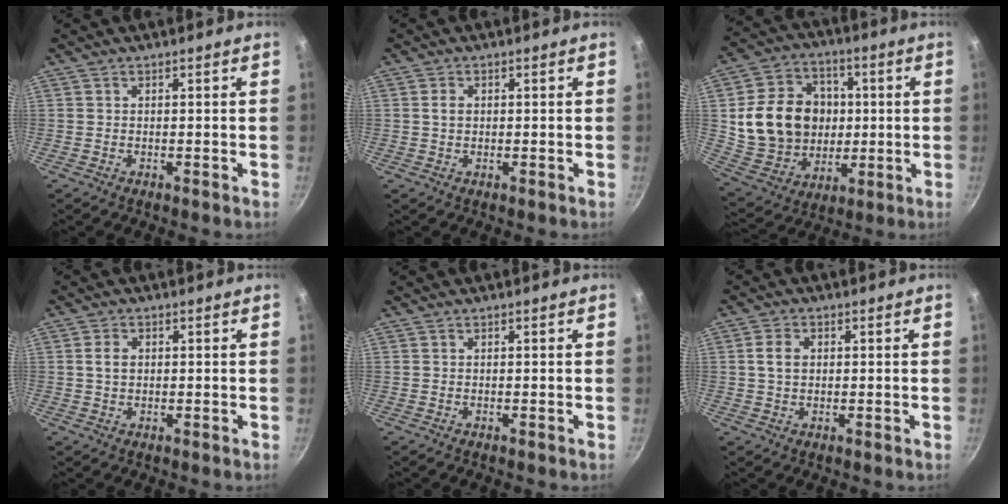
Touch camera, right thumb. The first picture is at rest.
{"total": 1.6, "force": [0.2, 1.2, 1.0], "torque": [-0.016, 0.004, 0.004]}
{"total": 20.2, "force": [1.4, 16.6, 11.3], "torque": [-0.167, 0.013, 0.038]}
{"total": 2.6, "force": [0.4, 1.9, 1.7], "torque": [-0.025, 0.004, 0.006]}
{"total": 0.0}
{"total": 3.6, "force": [0.5, 2.7, 2.4], "torque": [-0.038, 0.007, 0.007]}